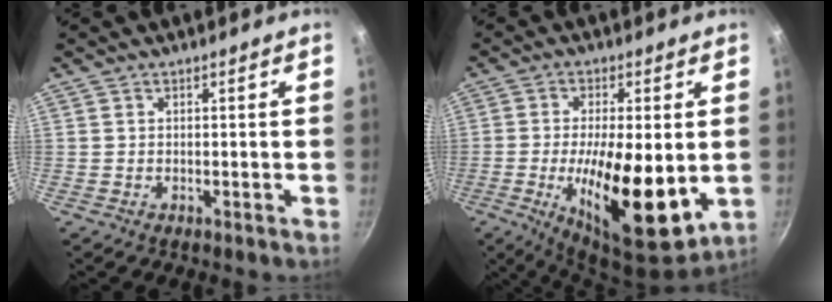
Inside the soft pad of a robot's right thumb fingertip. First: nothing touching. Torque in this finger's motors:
{"motor_torque": [2.48, 2.40, 2.29, -0.08, 0.66]}